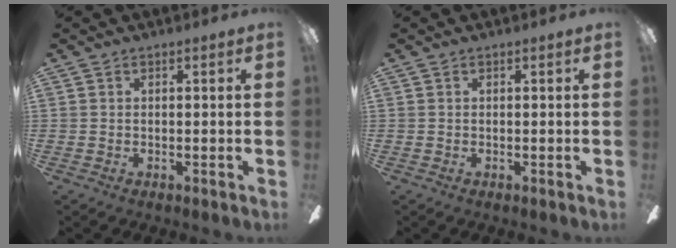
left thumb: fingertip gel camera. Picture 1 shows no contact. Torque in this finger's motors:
{"motor_torque": [-0.02, -0.01, -0.02, 0.03, 0.00]}